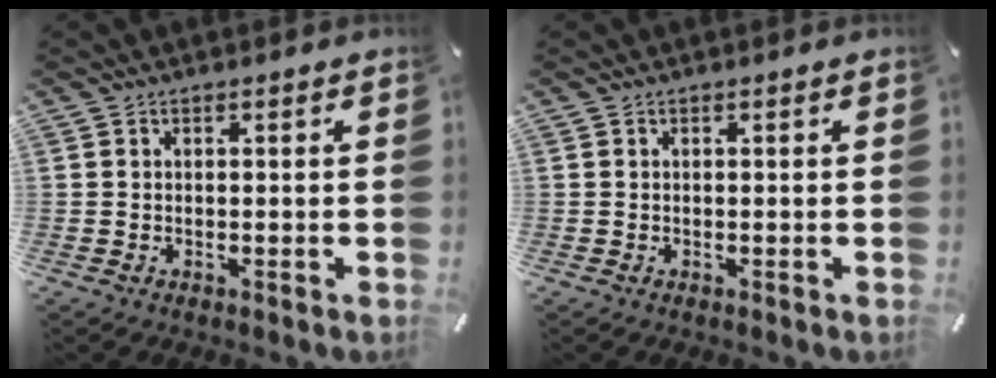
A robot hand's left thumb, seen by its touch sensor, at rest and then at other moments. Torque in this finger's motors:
{"motor_torque": [-0.06, 0.08, 0.01, 0.07, 0.01]}